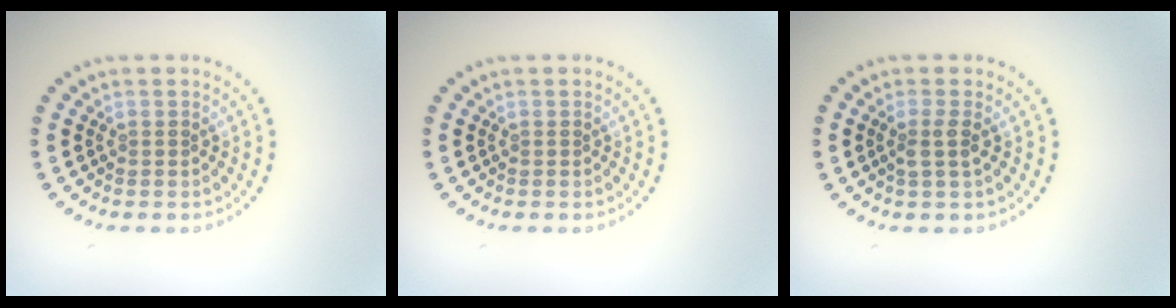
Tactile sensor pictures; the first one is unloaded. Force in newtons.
{"total": 0.0}
{"total": 1.5, "press": 1.3, "slide": 0.9}